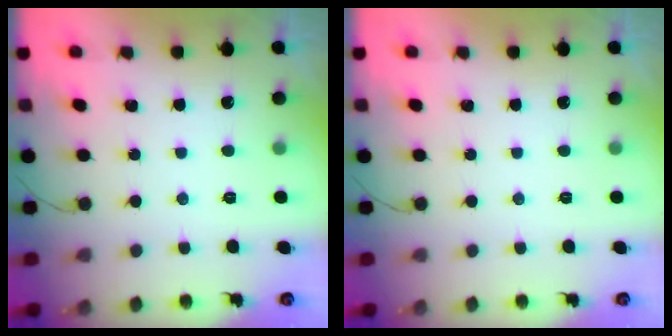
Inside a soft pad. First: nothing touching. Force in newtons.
{"total": 0.0}